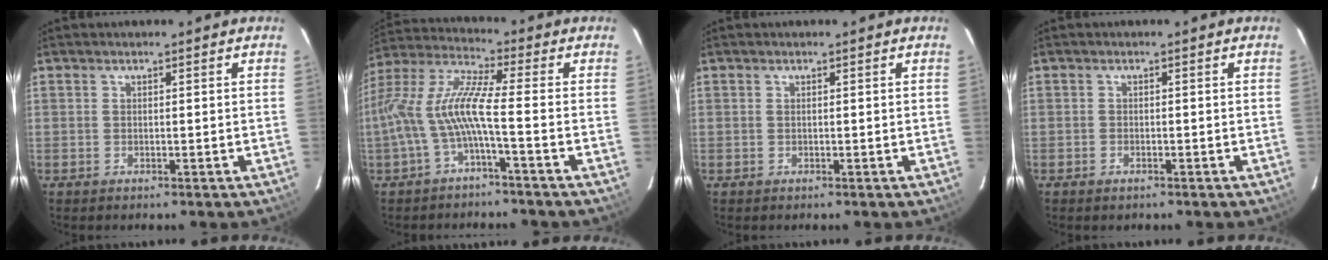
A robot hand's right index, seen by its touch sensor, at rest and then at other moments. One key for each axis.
{"total": 10.6, "fx": -3.5, "fy": 0.9, "fz": 9.9, "tx": -0.216, "ty": 0.008, "tz": -0.070}
{"total": 0.0}
{"total": 1.0, "fx": -0.7, "fy": 0.7, "fz": 0.3, "tx": -0.007, "ty": 0.000, "tz": -0.012}